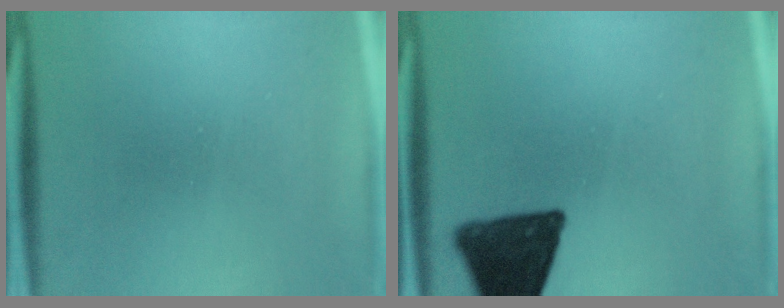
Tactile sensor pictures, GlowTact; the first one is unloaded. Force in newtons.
{"total": 15.0}